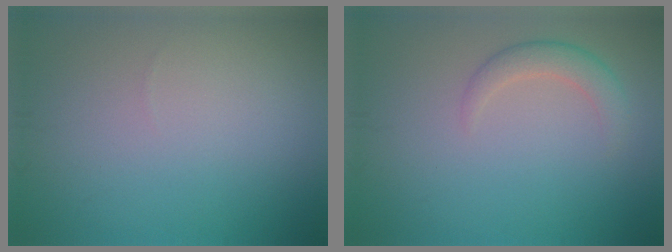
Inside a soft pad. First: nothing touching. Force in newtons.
{"total": 2.2, "press": 2.2, "slide": 0.1}